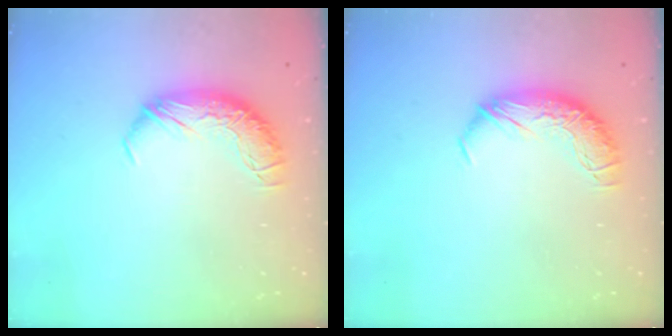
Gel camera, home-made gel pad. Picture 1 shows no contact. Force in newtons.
{"total": 0.0}